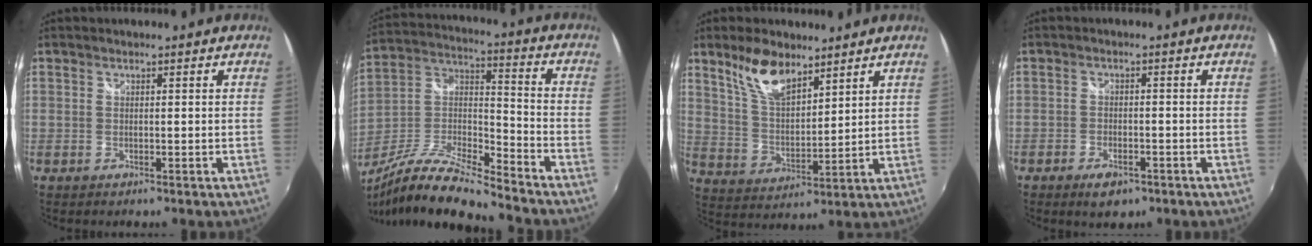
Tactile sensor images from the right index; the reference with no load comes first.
{"total": 16.4, "force": [-13.1, 2.5, 9.6], "torque": [-0.194, -0.007, -0.255]}
{"total": 10.4, "force": [7.2, 4.3, 6.1], "torque": [-0.113, 0.009, 0.145]}
{"total": 4.9, "force": [-3.2, 2.5, 2.7], "torque": [-0.067, -0.005, -0.050]}